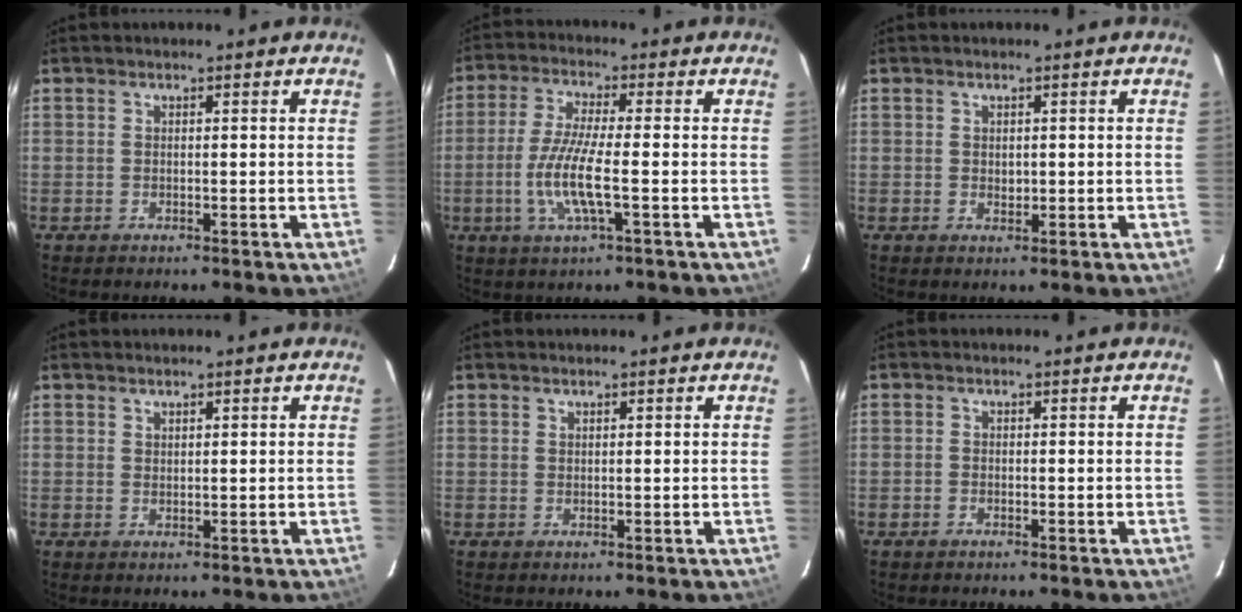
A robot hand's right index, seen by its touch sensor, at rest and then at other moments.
{"total": 9.2, "force": [-2.3, 1.1, 8.9], "torque": [-0.183, -0.007, -0.049]}
{"total": 1.1, "force": [0.2, 0.9, 0.6], "torque": [-0.008, 0.002, 0.004]}
{"total": 1.1, "force": [0.9, 0.4, 0.4], "torque": [-0.006, 0.001, 0.017]}
{"total": 0.7, "force": [0.6, 0.2, 0.3], "torque": [-0.005, 0.002, 0.011]}
{"total": 0.6, "force": [-0.5, 0.3, 0.1], "torque": [-0.003, 0.001, -0.011]}